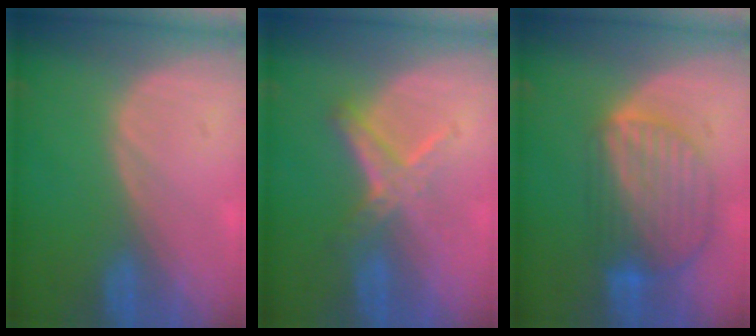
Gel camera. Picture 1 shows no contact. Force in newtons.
{"total": 5.2, "press": 5.1, "slide": 0.9}
{"total": 9.1, "press": 7.8, "slide": 4.7}